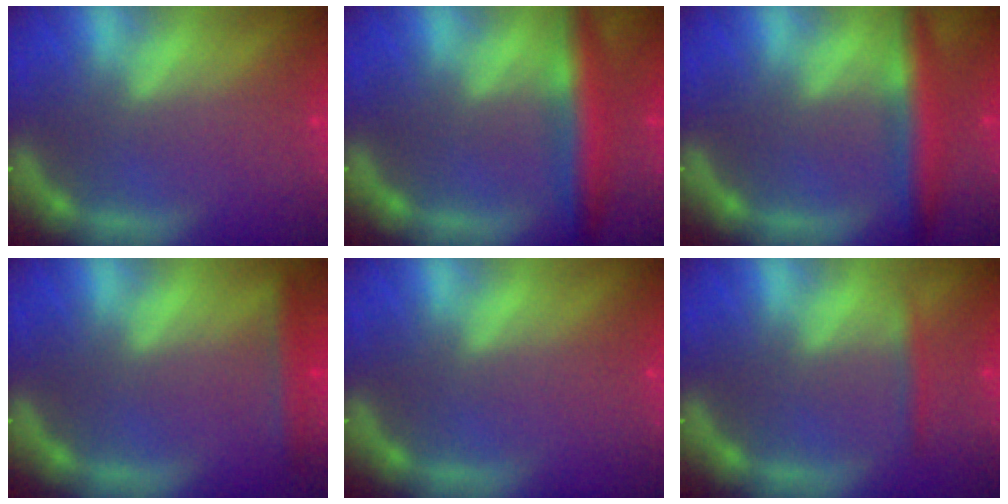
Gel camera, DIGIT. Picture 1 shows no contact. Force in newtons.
{"total": 5.5}
{"total": 5.0}
{"total": 2.4}
{"total": 0.0}
{"total": 1.4}